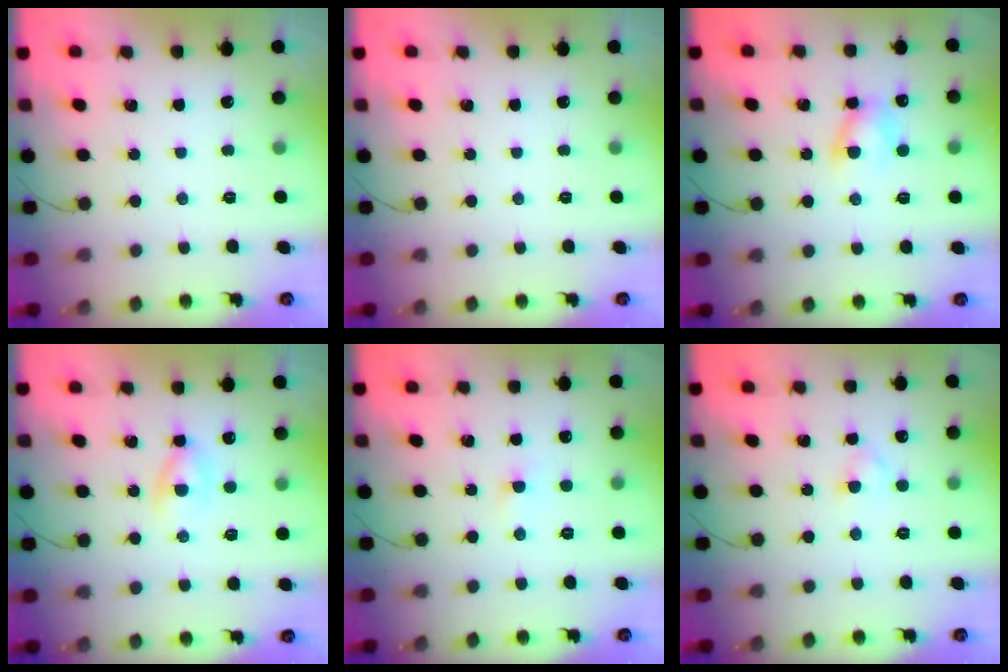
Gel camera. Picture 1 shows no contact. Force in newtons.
{"total": 0.0}
{"total": 6.5, "press": 6.3, "slide": 1.3}
{"total": 2.6, "press": 2.4, "slide": 1.0}
{"total": 1.7, "press": 1.5, "slide": 0.8}
{"total": 3.0, "press": 2.7, "slide": 1.2}